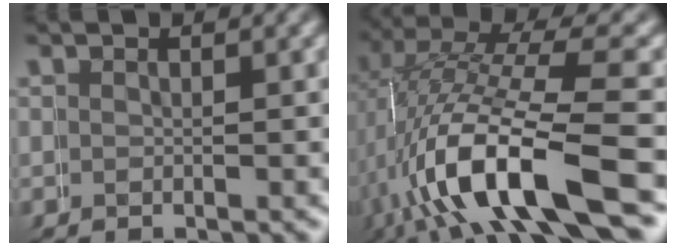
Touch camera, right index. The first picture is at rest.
{"total": 11.6, "force": [-1.8, 4.9, 10.3], "torque": [-0.206, -0.012, -0.017]}